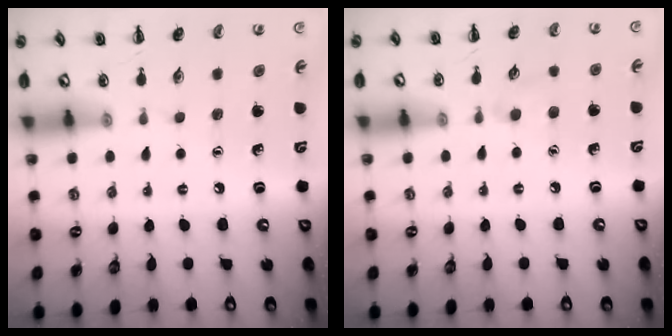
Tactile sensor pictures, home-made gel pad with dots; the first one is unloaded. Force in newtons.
{"total": 4.9, "press": 4.6, "slide": 1.5}